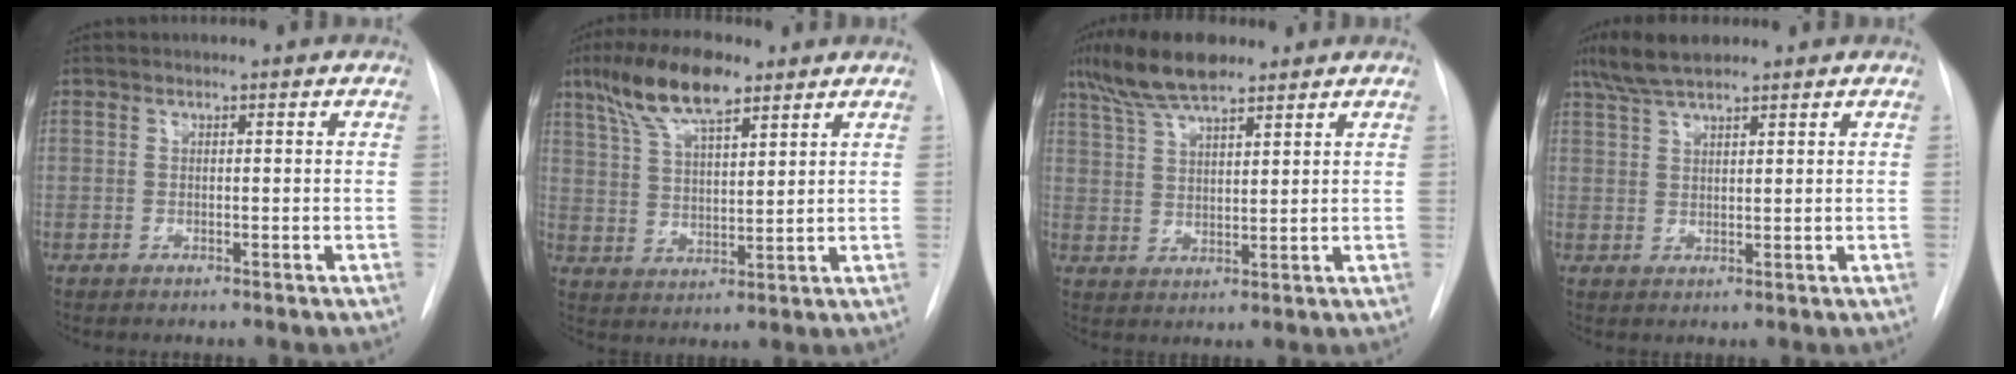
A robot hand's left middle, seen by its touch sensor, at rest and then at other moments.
{"total": 11.1, "force": [7.3, 2.9, 7.8], "torque": [-0.153, 0.021, 0.138]}
{"total": 9.5, "force": [7.2, 2.2, 5.9], "torque": [-0.117, 0.015, 0.132]}
{"total": 6.0, "force": [4.7, 1.2, 3.5], "torque": [-0.074, 0.017, 0.090]}